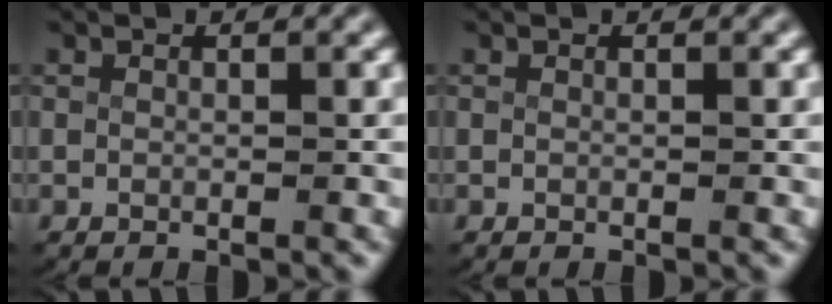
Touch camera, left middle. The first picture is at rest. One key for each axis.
{"total": 0.0}